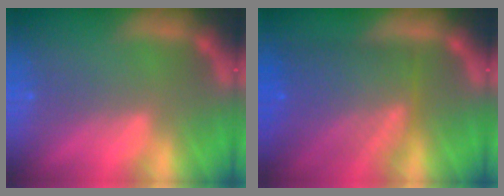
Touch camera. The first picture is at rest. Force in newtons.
{"total": 8.6}